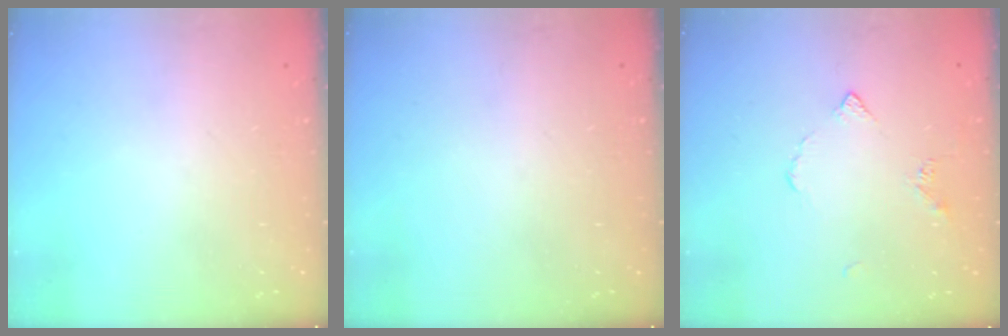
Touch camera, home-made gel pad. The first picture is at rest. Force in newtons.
{"total": 0.0}
{"total": 3.8, "press": 3.7, "slide": 0.7}